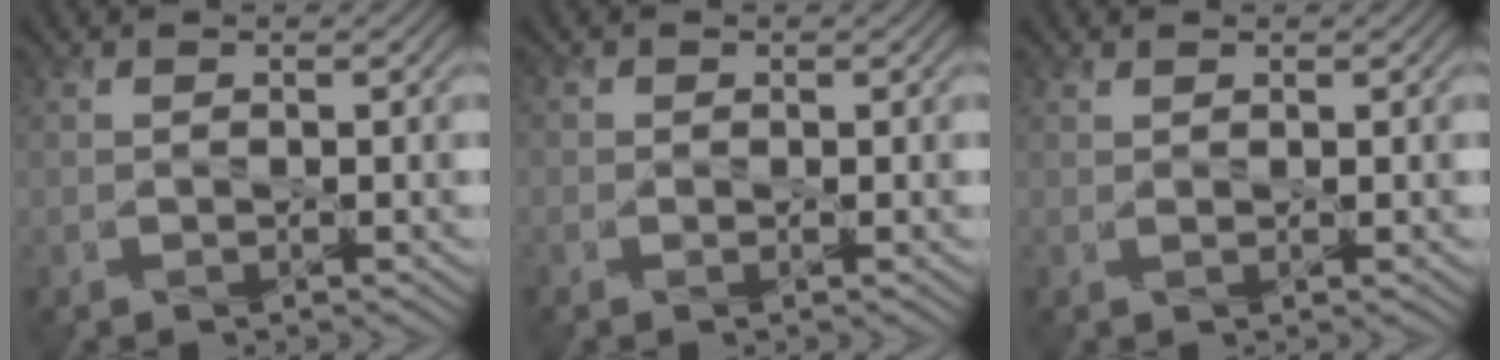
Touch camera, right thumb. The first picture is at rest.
{"total": 0.6, "force": [-0.1, 0.6, 0.2], "torque": [0.000, 0.000, -0.006]}
{"total": 0.5, "force": [0.5, -0.1, 0.2], "torque": [-0.003, 0.001, 0.012]}